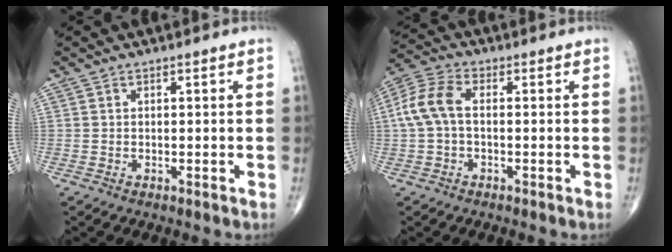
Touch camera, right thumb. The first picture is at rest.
{"total": 7.6, "force": [0.1, 4.4, 6.2], "torque": [-0.144, 0.025, -0.005]}